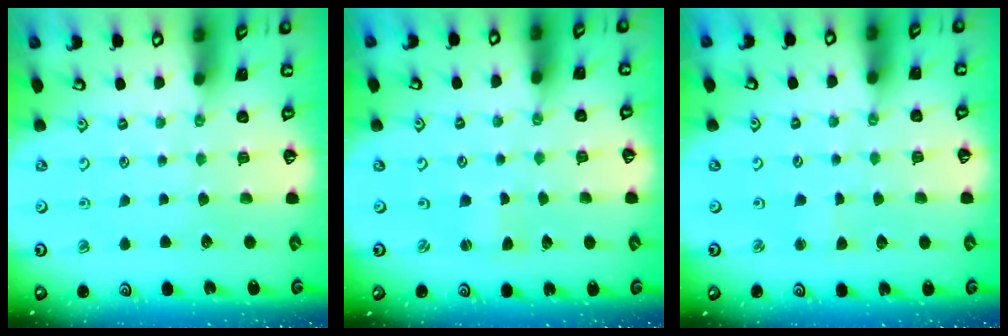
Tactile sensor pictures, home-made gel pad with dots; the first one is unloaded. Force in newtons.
{"total": 1.0, "press": 1.0, "slide": 0.2}
{"total": 1.3, "press": 1.3, "slide": 0.2}